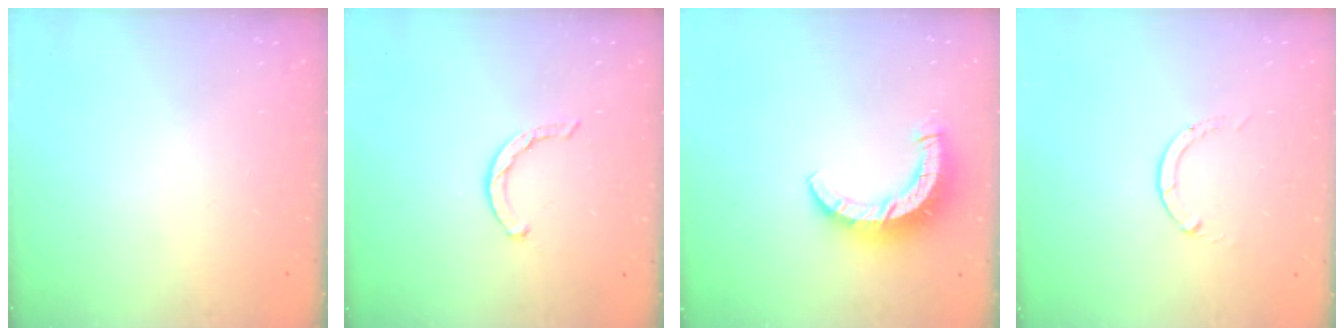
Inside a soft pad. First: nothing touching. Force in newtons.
{"total": 3.5, "press": 3.5, "slide": 0.3}
{"total": 9.0, "press": 8.9, "slide": 1.0}
{"total": 0.0}